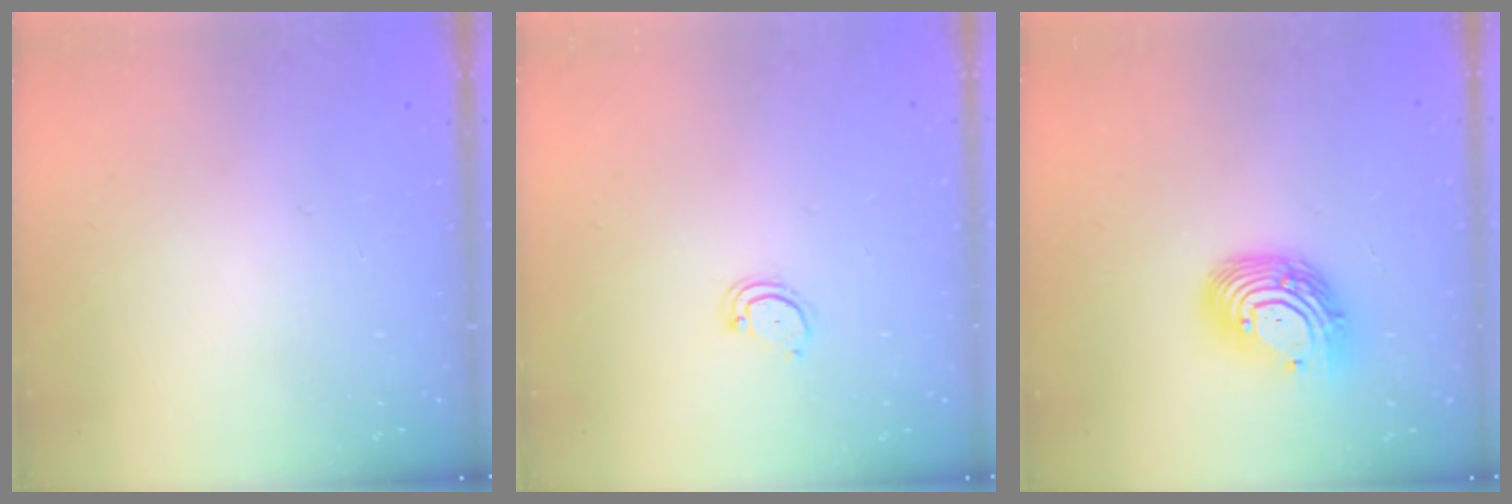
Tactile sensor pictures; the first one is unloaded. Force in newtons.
{"total": 2.3, "press": 2.3, "slide": 0.2}
{"total": 12.8, "press": 12.8, "slide": 1.2}